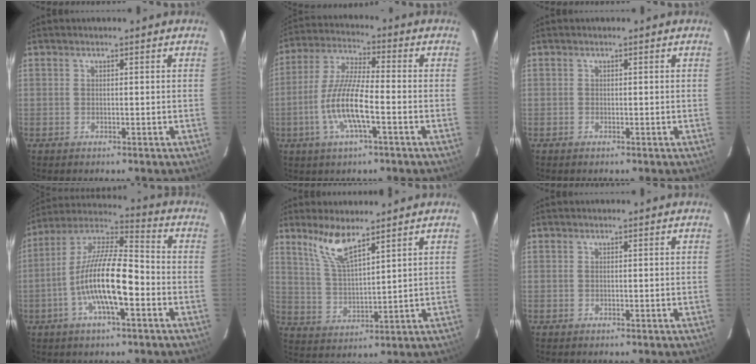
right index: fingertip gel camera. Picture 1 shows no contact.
{"total": 11.3, "force": [-3.7, 2.1, 10.4], "torque": [-0.221, -0.004, -0.073]}
{"total": 0.0}
{"total": 15.2, "force": [-4.6, 3.9, 13.9], "torque": [-0.264, -0.002, -0.092]}
{"total": 7.9, "force": [5.8, 1.5, 5.1], "torque": [-0.104, 0.000, 0.125]}
{"total": 0.0}